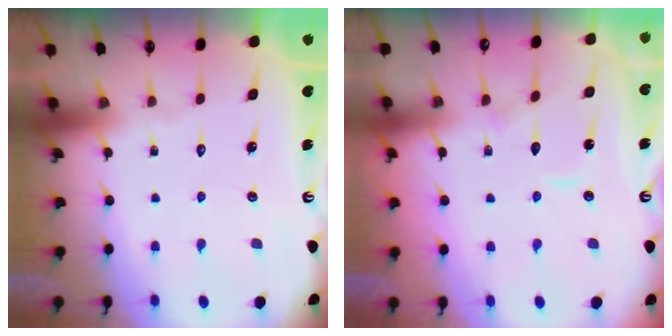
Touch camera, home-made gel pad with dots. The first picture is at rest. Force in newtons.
{"total": 7.8, "press": 7.7, "slide": 0.6}